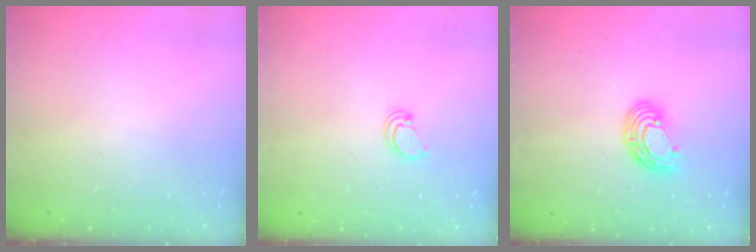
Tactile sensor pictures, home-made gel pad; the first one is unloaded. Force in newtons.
{"total": 2.2, "press": 2.2, "slide": 0.1}
{"total": 8.9, "press": 8.7, "slide": 1.8}